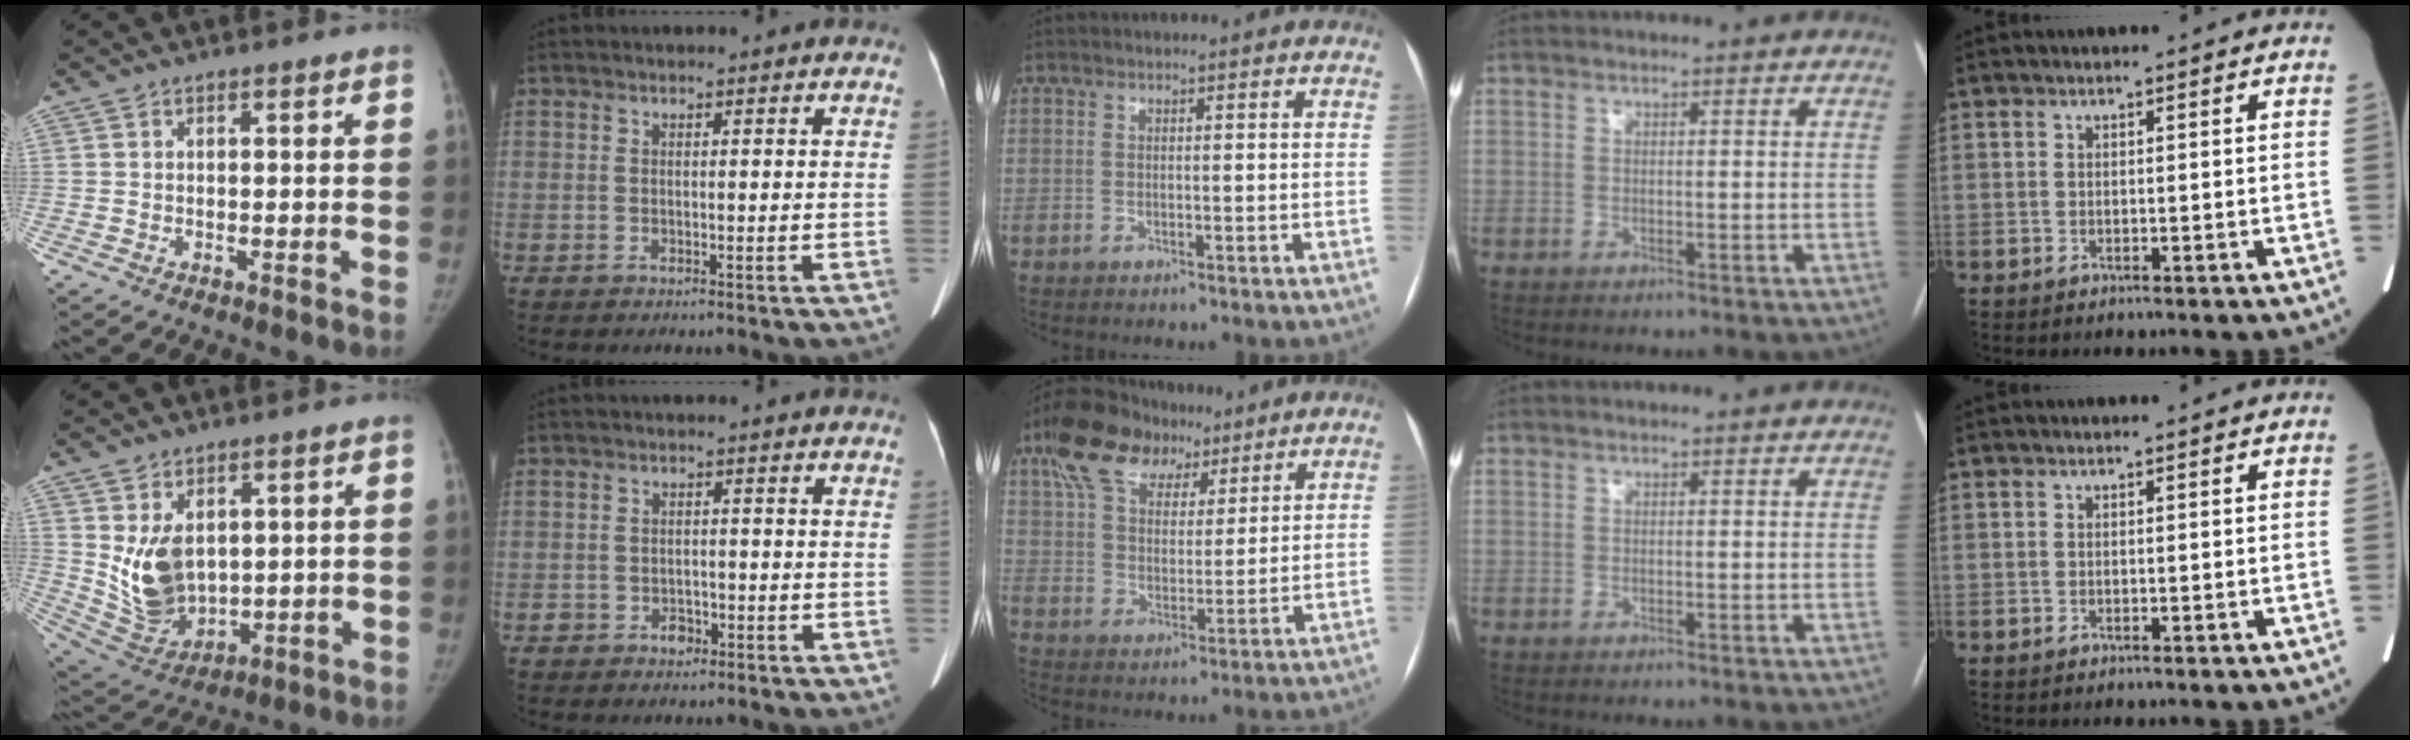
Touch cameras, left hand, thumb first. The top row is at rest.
{"thumb": {"total": 11.1, "force": [2.6, 7.6, 7.7], "torque": [-0.113, -0.028, 0.077]}, "index": {"total": 2.2, "force": [-1.4, 1.6, 0.7], "torque": [-0.006, -0.002, -0.019]}, "middle": {"total": 13.0, "force": [8.5, 7.2, 6.8], "torque": [-0.127, 0.043, 0.151]}}